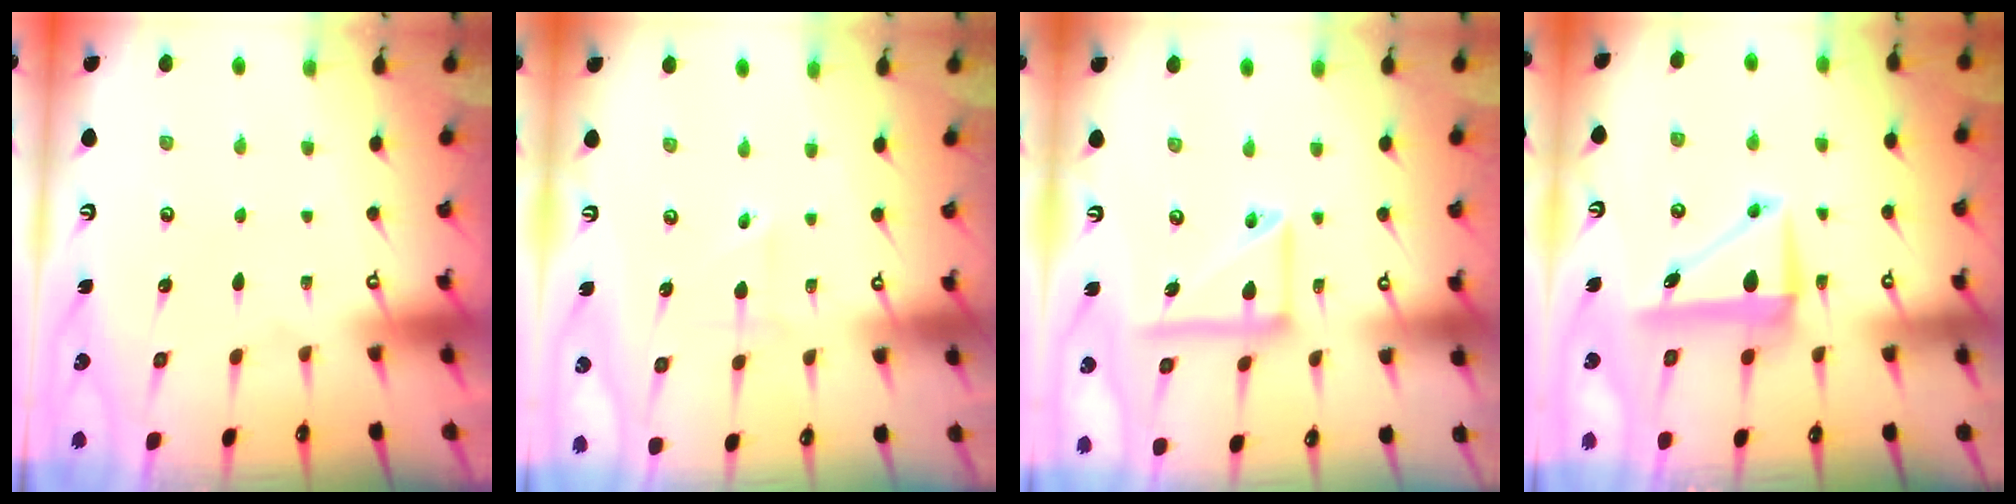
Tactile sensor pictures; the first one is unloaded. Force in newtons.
{"total": 1.9, "press": 1.8, "slide": 0.4}
{"total": 13.4, "press": 13.3, "slide": 1.4}
{"total": 7.5, "press": 7.3, "slide": 1.8}